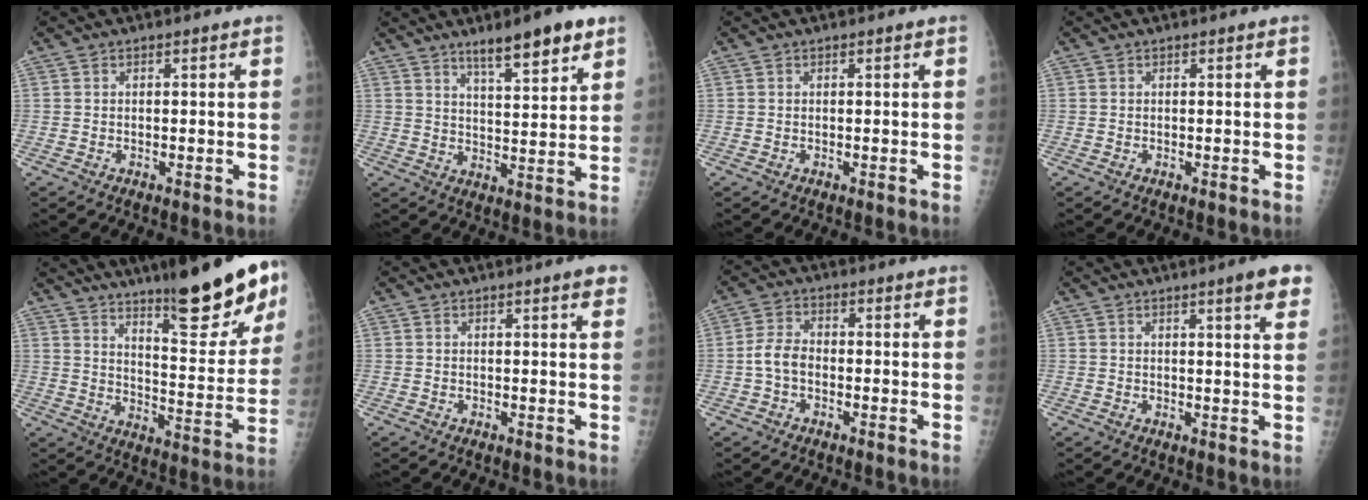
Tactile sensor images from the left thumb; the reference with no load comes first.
{"total": 10.4, "force": [7.0, 2.1, 7.4], "torque": [-0.098, -0.035, 0.108]}
{"total": 0.0}
{"total": 0.0}
{"total": 22.3, "force": [14.2, 4.9, 16.5], "torque": [-0.202, -0.071, 0.217]}
{"total": 2.7, "force": [1.6, 0.4, 2.1], "torque": [-0.023, -0.004, 0.017]}
{"total": 4.6, "force": [-1.0, 3.1, 3.2], "torque": [-0.061, 0.016, -0.024]}
{"total": 6.2, "force": [3.6, 0.5, 5.0], "torque": [-0.056, -0.012, 0.043]}